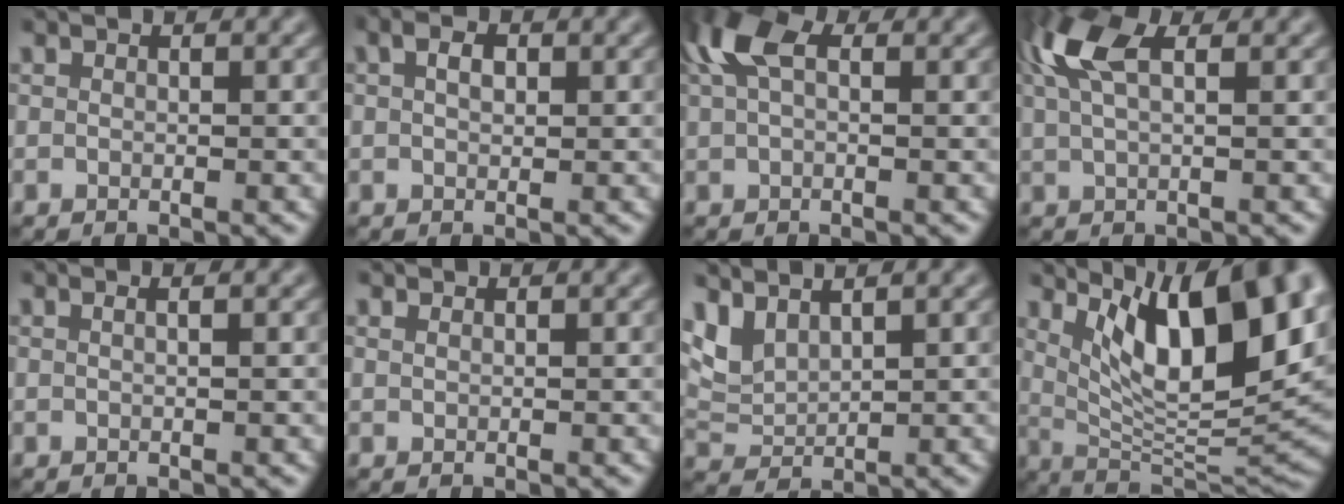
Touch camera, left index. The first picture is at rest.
{"total": 1.8, "force": [0.6, 1.0, 1.4], "torque": [-0.026, 0.004, 0.009]}
{"total": 5.1, "force": [2.1, 2.6, 3.8], "torque": [-0.090, 0.017, 0.031]}
{"total": 6.1, "force": [2.7, 2.5, 4.9], "torque": [-0.110, 0.023, 0.047]}
{"total": 1.3, "force": [0.5, 0.5, 1.0], "torque": [-0.006, -0.002, -0.003]}
{"total": 0.8, "force": [0.7, 0.3, 0.2], "torque": [-0.008, -0.002, 0.009]}
{"total": 3.2, "force": [2.5, 1.2, 1.6], "torque": [-0.044, 0.001, 0.058]}
{"total": 13.5, "force": [5.0, 4.8, 11.6], "torque": [-0.163, 0.001, 0.085]}